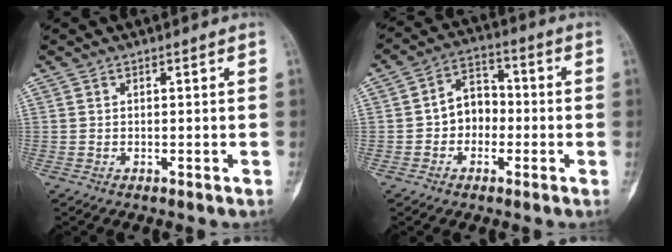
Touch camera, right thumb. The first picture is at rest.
{"total": 7.7, "force": [-1.2, 6.1, 4.6], "torque": [-0.044, 0.032, -0.035]}